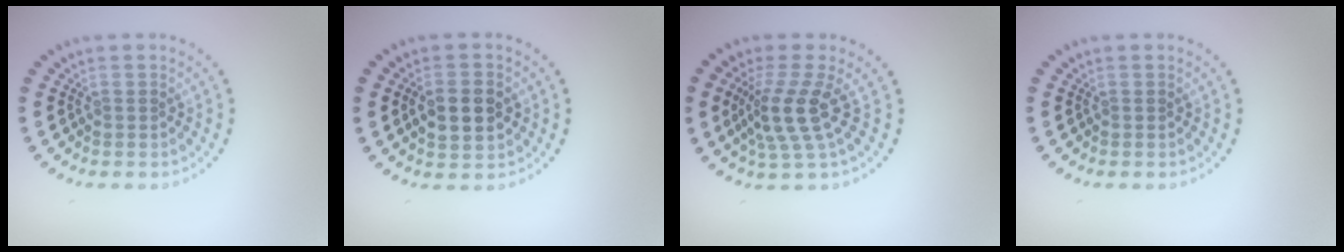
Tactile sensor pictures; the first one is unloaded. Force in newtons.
{"total": 4.6, "press": 4.6, "slide": 0.3}
{"total": 3.9, "press": 2.9, "slide": 2.6}
{"total": 0.0}